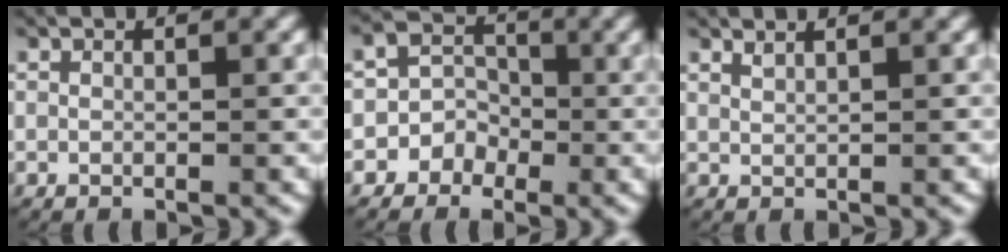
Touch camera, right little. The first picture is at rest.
{"total": 5.3, "force": [-1.5, 5.0, 1.0], "torque": [-0.030, 0.001, -0.039]}
{"total": 1.5, "force": [1.4, 0.2, 0.6], "torque": [-0.013, 0.004, 0.025]}